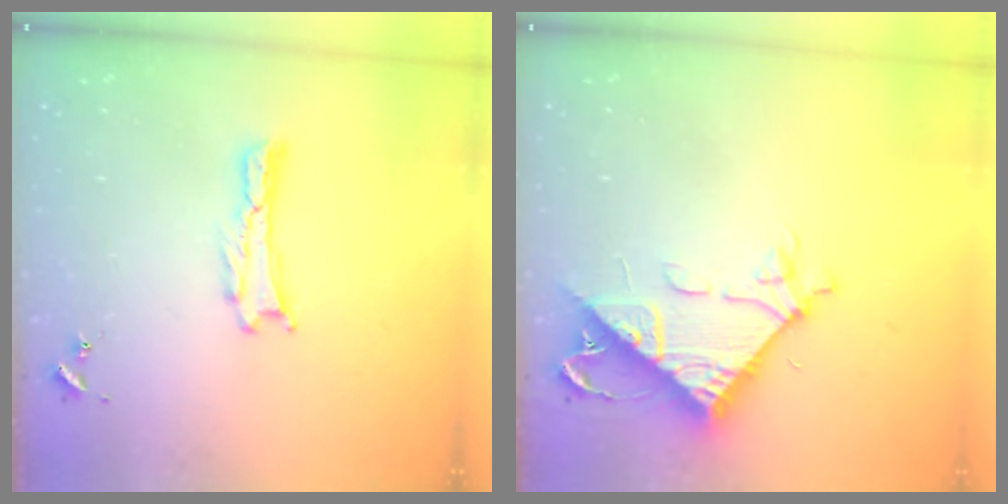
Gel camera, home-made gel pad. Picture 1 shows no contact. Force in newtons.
{"total": 9.6, "press": 9.5, "slide": 1.0}